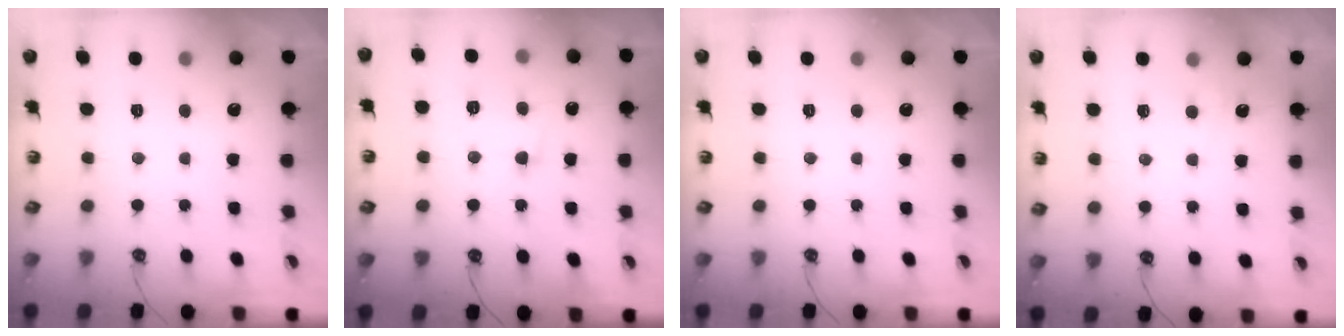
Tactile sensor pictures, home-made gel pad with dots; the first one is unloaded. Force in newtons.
{"total": 1.0, "press": 0.3, "slide": 0.9}
{"total": 0.0}
{"total": 2.0, "press": 2.0, "slide": 0.4}